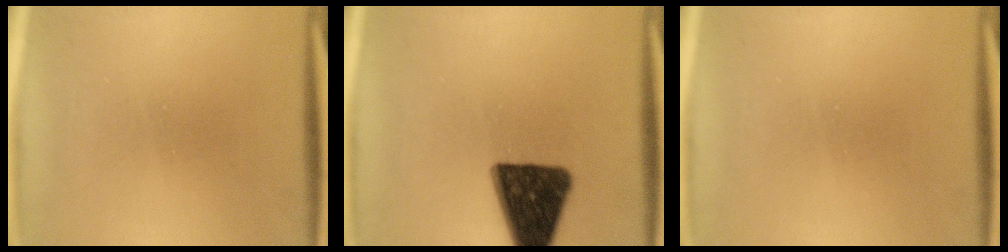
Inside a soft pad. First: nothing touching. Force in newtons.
{"total": 14.9}
{"total": 0.0}